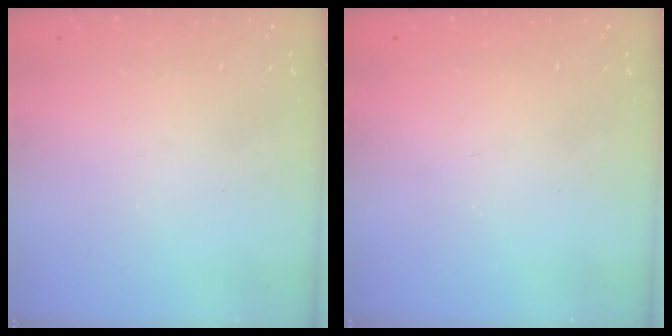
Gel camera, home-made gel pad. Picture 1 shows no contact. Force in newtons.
{"total": 0.0}